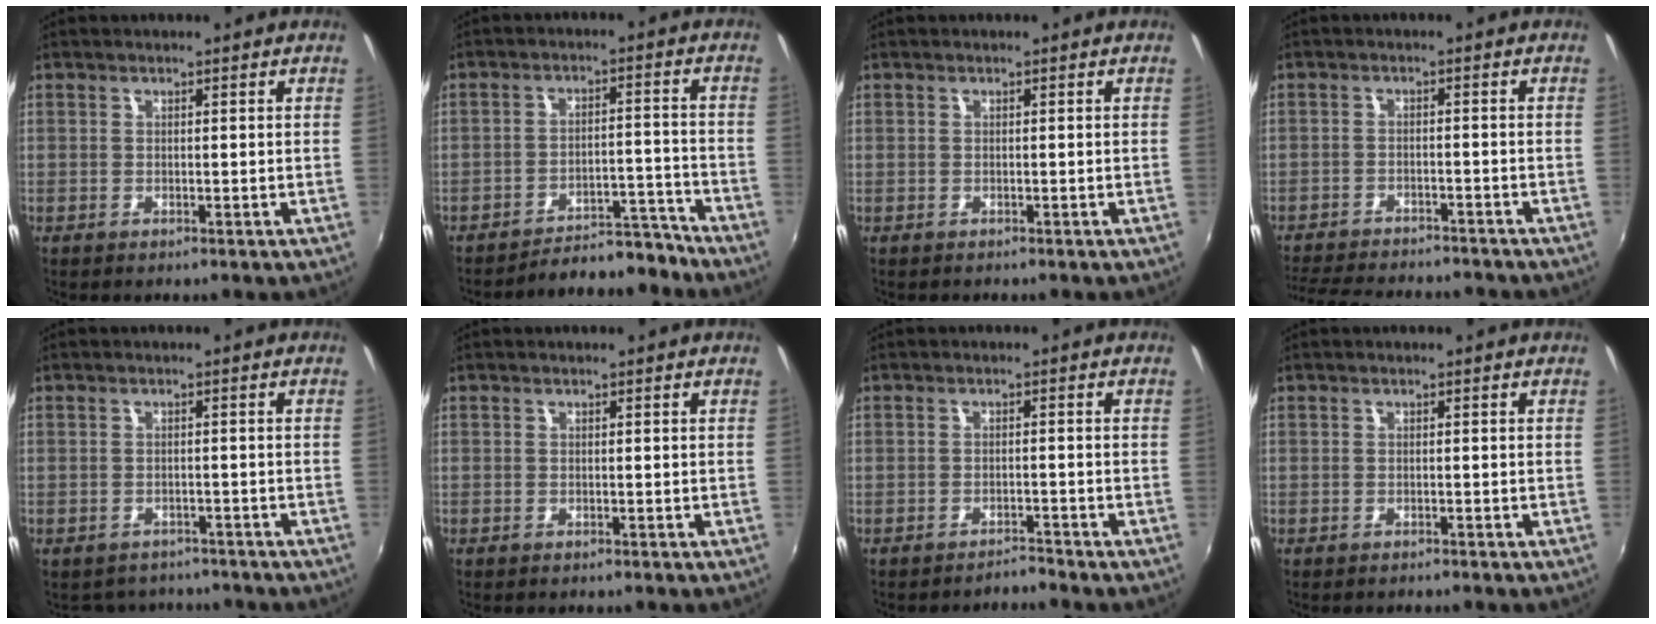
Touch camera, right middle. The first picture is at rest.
{"total": 9.9, "force": [-9.6, 2.0, 1.8], "torque": [-0.037, 0.025, -0.124]}
{"total": 0.0}
{"total": 14.8, "force": [-13.1, 3.5, 5.9], "torque": [-0.131, -0.016, -0.191]}
{"total": 5.3, "force": [-4.7, 2.3, 0.7], "torque": [-0.021, -0.003, -0.064]}
{"total": 0.0}
{"total": 1.9, "force": [-1.8, -0.2, 0.0], "torque": [-0.002, 0.000, -0.028]}
{"total": 0.6, "force": [-0.6, -0.1, 0.1], "torque": [-0.002, -0.002, -0.009]}